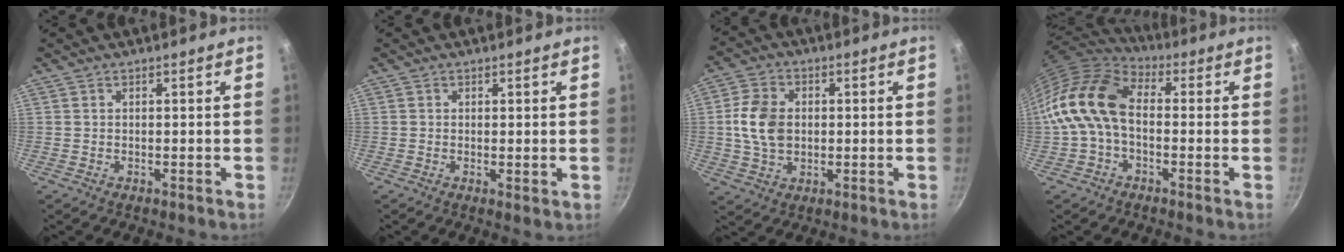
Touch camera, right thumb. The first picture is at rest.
{"total": 1.0, "force": [0.2, 0.3, 0.9], "torque": [-0.014, -0.010, 0.000]}
{"total": 9.2, "force": [0.5, 6.7, 6.3], "torque": [-0.108, 0.008, 0.005]}
{"total": 14.3, "force": [-0.9, 9.4, 10.8], "torque": [-0.190, 0.038, -0.035]}